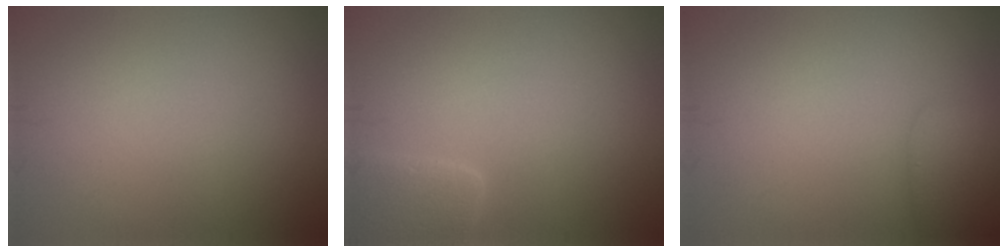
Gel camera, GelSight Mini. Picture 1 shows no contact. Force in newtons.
{"total": 2.6, "press": 2.6, "slide": 0.3}
{"total": 2.4, "press": 2.4, "slide": 0.1}